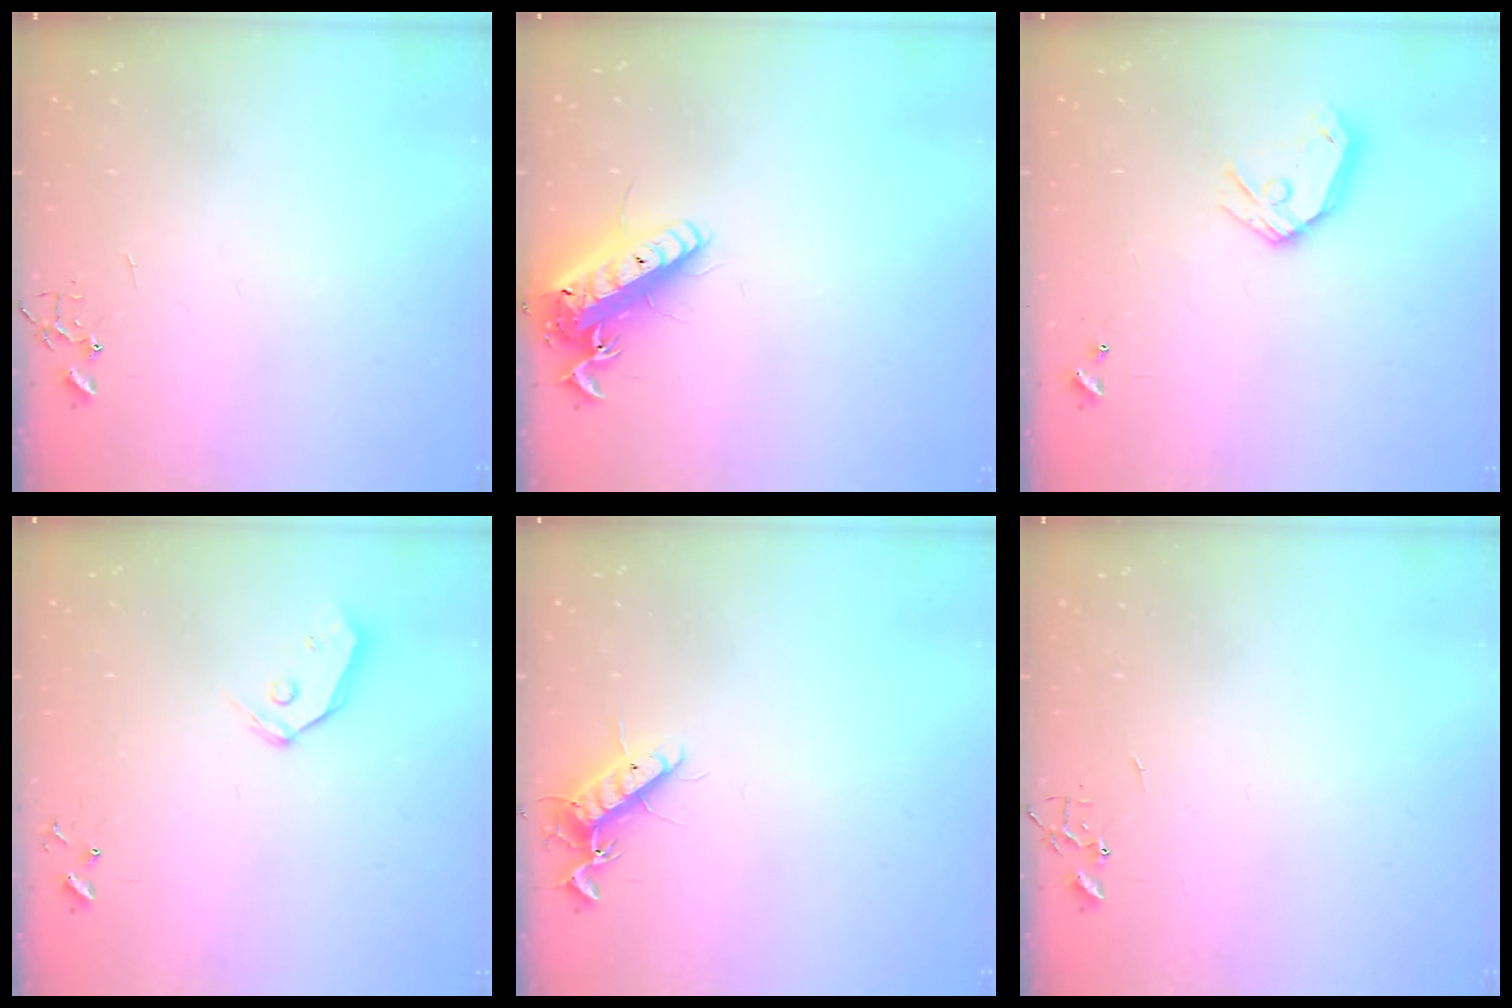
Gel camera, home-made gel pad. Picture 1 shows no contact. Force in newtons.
{"total": 16.1, "press": 15.8, "slide": 3.2}
{"total": 11.2, "press": 11.0, "slide": 1.8}
{"total": 6.9, "press": 6.9, "slide": 0.7}
{"total": 11.0, "press": 10.9, "slide": 1.9}
{"total": 0.0}